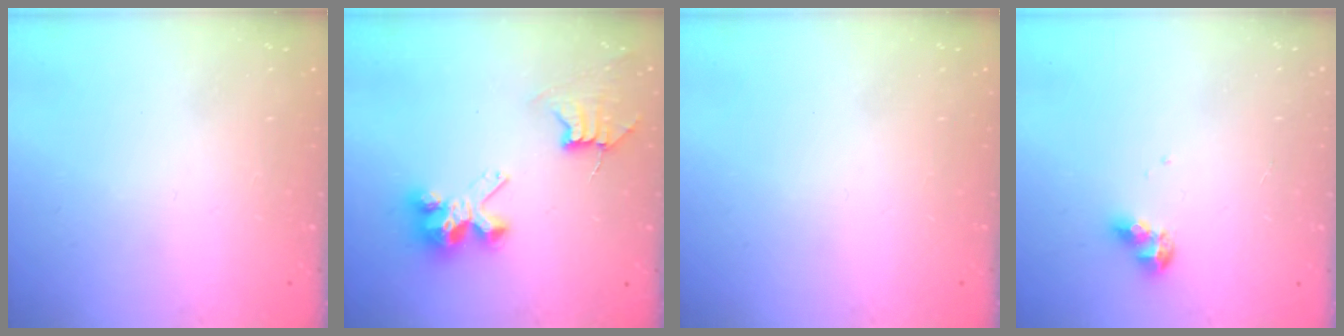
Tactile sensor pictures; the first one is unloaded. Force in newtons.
{"total": 8.2, "press": 8.2, "slide": 0.7}
{"total": 0.0}
{"total": 7.4, "press": 7.4, "slide": 0.9}